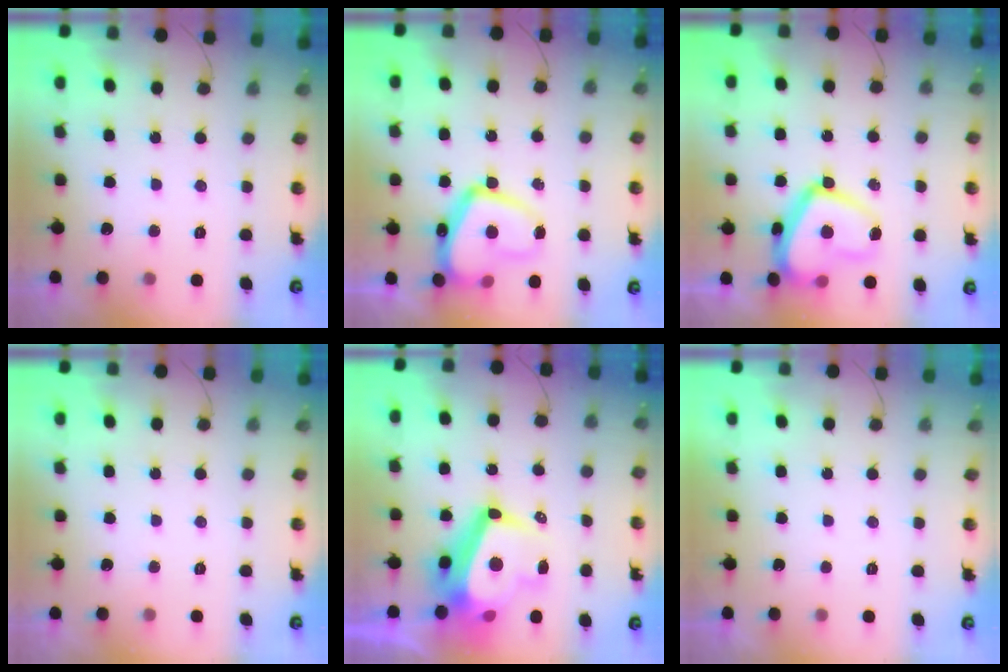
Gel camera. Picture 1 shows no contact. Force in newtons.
{"total": 16.1, "press": 16.0, "slide": 1.6}
{"total": 15.9, "press": 15.8, "slide": 1.6}
{"total": 0.0}
{"total": 14.6, "press": 14.2, "slide": 3.5}
{"total": 2.2, "press": 2.1, "slide": 0.3}